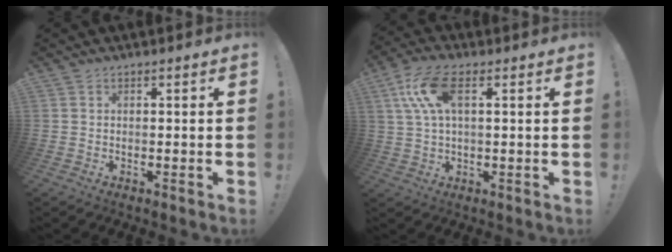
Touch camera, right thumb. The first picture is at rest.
{"total": 11.5, "force": [3.6, 5.1, 9.6], "torque": [-0.201, 0.003, 0.071]}